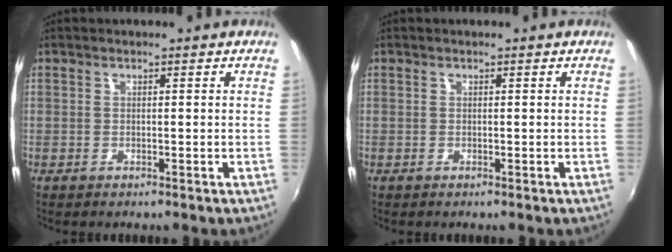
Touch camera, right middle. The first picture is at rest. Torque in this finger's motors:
{"motor_torque": [-0.03, 0.01, 0.00, 0.00]}